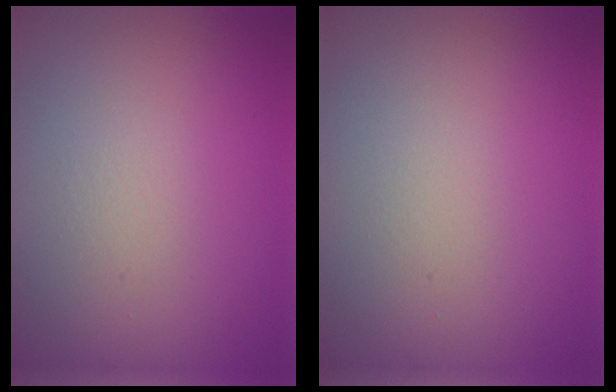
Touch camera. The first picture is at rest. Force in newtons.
{"total": 0.6, "press": 0.6, "slide": 0.0}